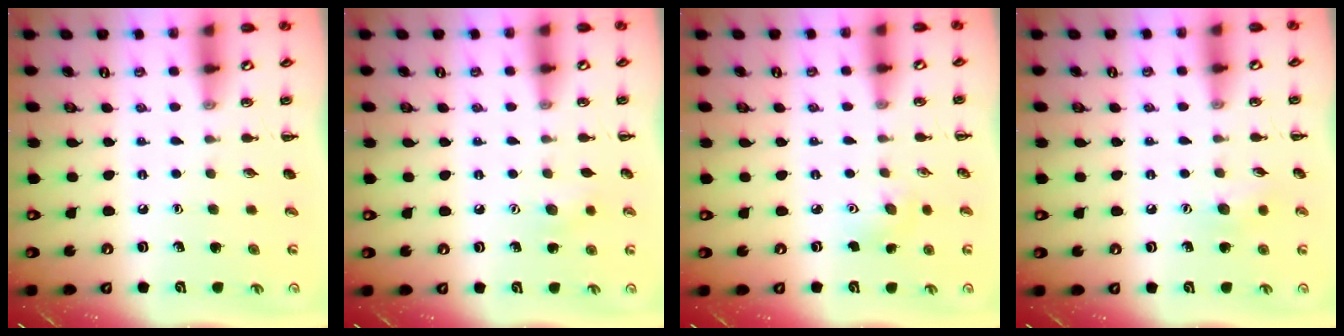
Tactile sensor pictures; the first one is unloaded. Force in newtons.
{"total": 5.5, "press": 5.4, "slide": 1.1}
{"total": 5.5, "press": 5.2, "slide": 1.7}
{"total": 5.4, "press": 5.3, "slide": 1.0}